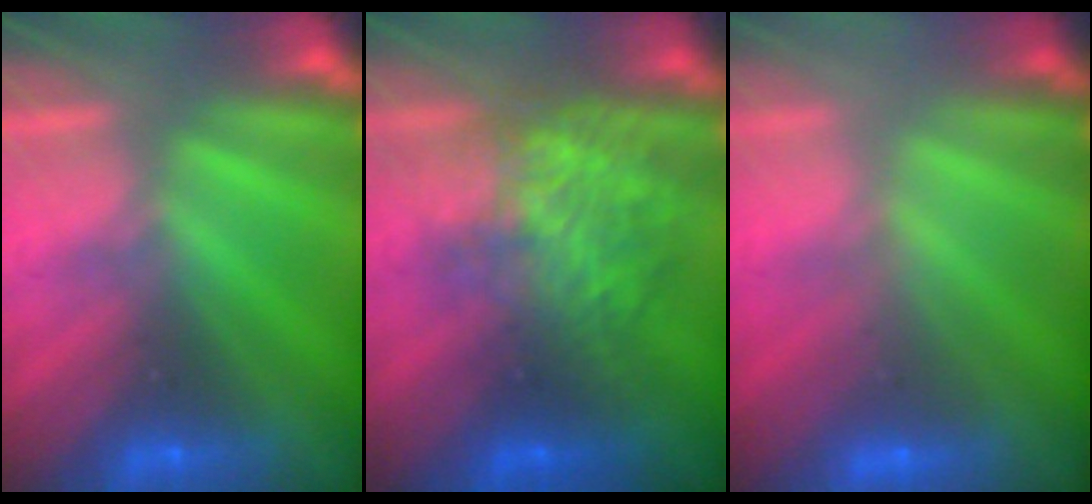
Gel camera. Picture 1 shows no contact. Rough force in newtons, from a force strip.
{"total": 7.5}
{"total": 2.3}